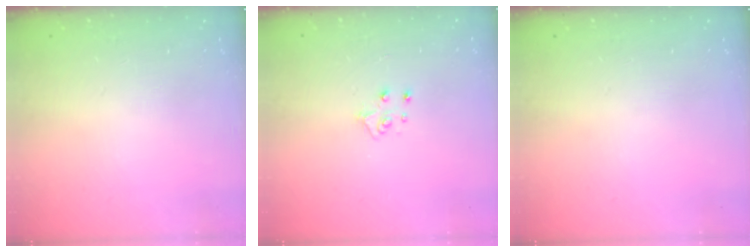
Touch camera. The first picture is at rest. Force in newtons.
{"total": 4.6, "press": 4.6, "slide": 0.5}
{"total": 0.0}